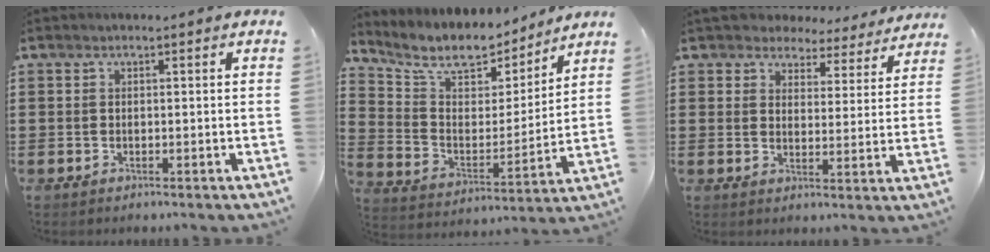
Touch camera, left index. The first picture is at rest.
{"total": 8.6, "force": [7.4, 3.4, 2.9], "torque": [-0.083, -0.053, 0.126]}
{"total": 4.5, "force": [4.3, 1.3, 0.1], "torque": [-0.028, -0.024, 0.074]}